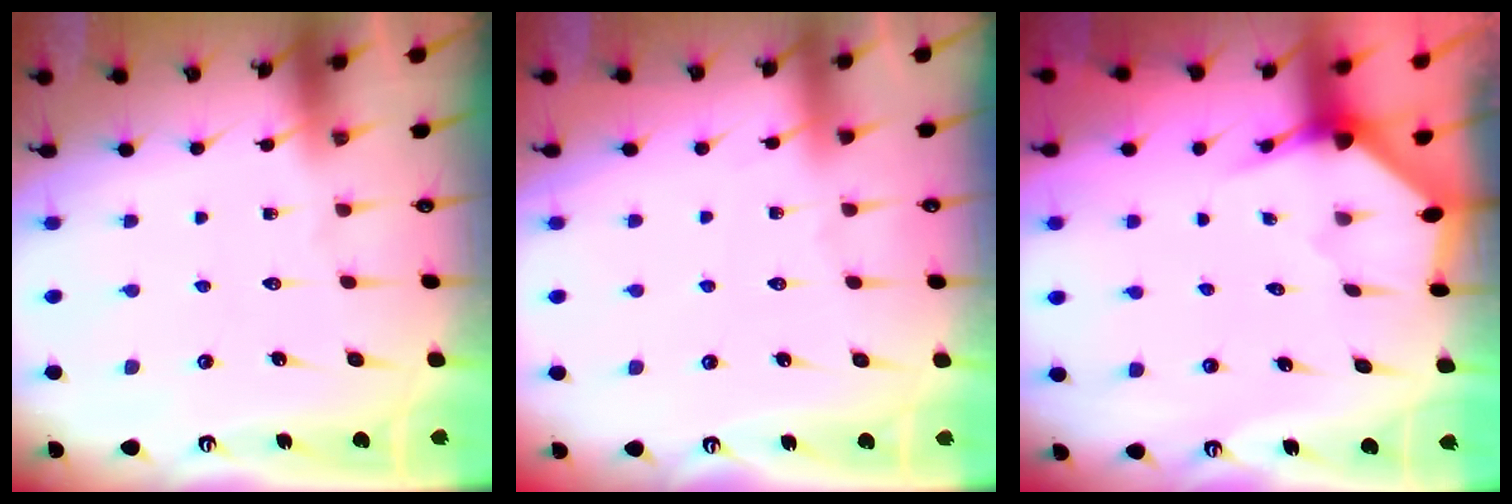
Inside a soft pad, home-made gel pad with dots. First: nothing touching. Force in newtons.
{"total": 2.1, "press": 2.1, "slide": 0.3}
{"total": 2.8, "press": 2.8, "slide": 0.2}